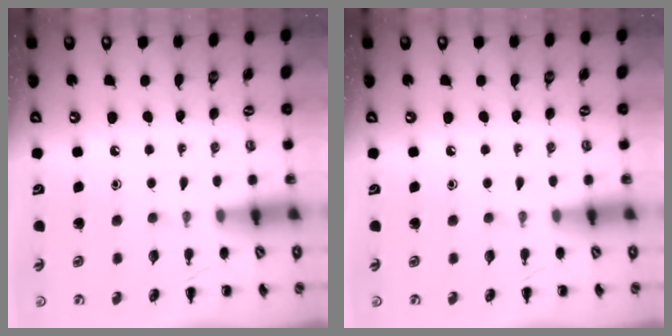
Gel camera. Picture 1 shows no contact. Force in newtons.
{"total": 0.0}